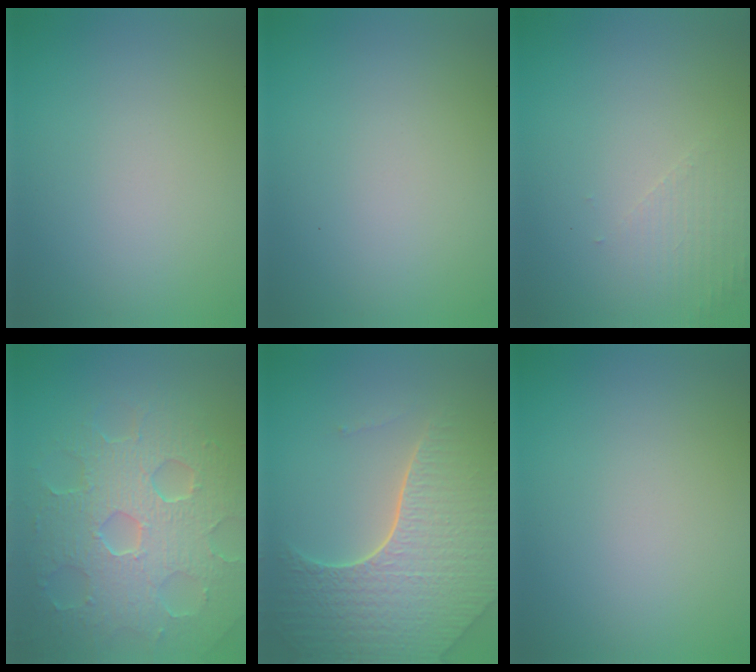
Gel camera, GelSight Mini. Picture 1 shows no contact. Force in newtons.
{"total": 0.0}
{"total": 1.6, "press": 1.6, "slide": 0.4}
{"total": 8.6, "press": 6.0, "slide": 6.1}
{"total": 8.4, "press": 5.8, "slide": 6.0}
{"total": 0.0}